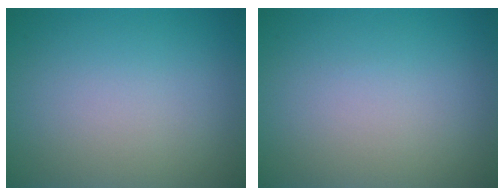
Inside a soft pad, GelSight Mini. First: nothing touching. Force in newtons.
{"total": 0.0}